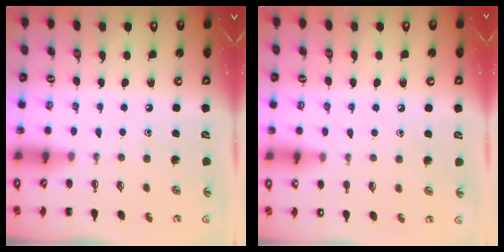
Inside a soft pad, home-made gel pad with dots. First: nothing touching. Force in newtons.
{"total": 7.2, "press": 6.8, "slide": 2.3}